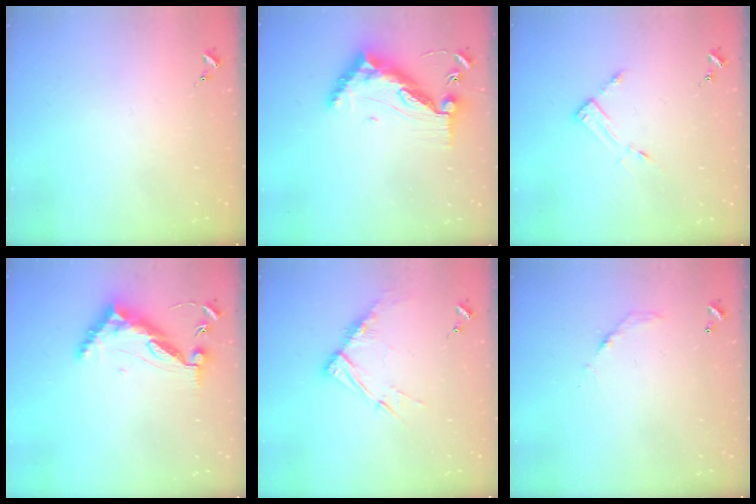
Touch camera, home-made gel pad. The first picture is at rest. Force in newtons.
{"total": 13.4, "press": 13.3, "slide": 1.4}
{"total": 3.5, "press": 3.4, "slide": 0.3}
{"total": 10.3, "press": 10.2, "slide": 1.0}
{"total": 10.5, "press": 10.4, "slide": 1.0}
{"total": 5.0, "press": 5.0, "slide": 0.3}